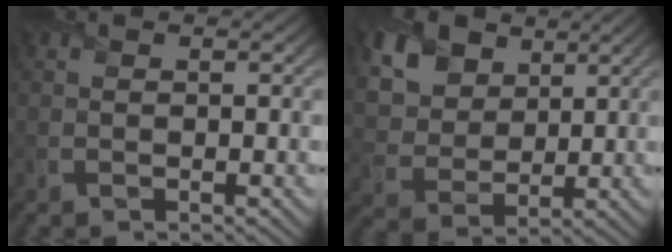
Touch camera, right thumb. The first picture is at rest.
{"total": 11.7, "force": [6.0, 7.9, 6.2], "torque": [-0.192, 0.008, 0.121]}